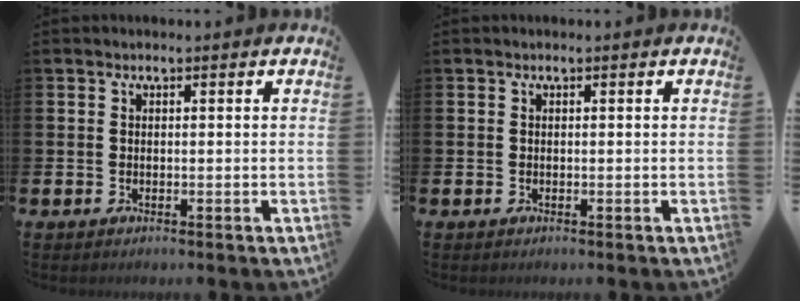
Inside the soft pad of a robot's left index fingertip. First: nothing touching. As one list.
[{"total": 0.0}]